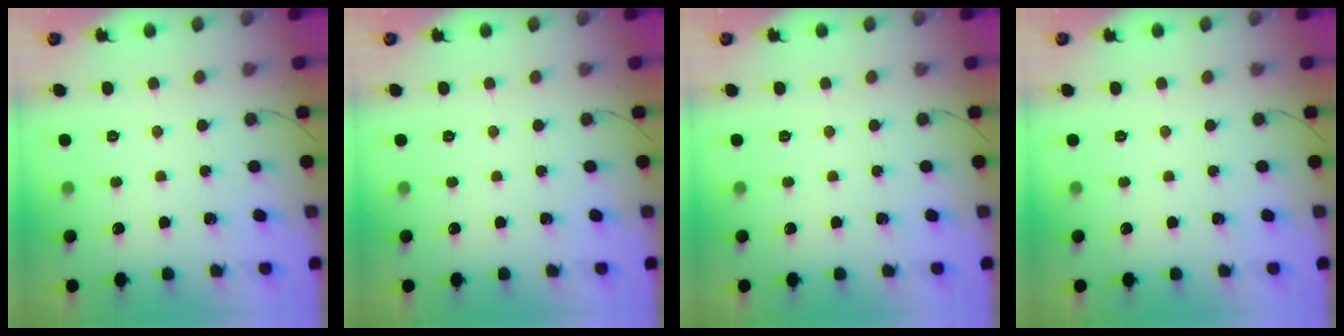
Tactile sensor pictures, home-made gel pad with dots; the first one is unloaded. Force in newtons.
{"total": 0.0}
{"total": 0.0}
{"total": 0.0}